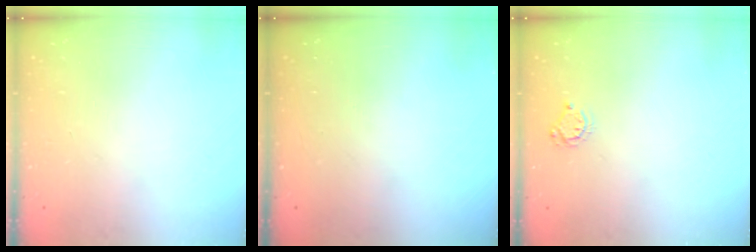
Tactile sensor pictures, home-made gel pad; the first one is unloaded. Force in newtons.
{"total": 0.0}
{"total": 4.5, "press": 4.5, "slide": 0.4}